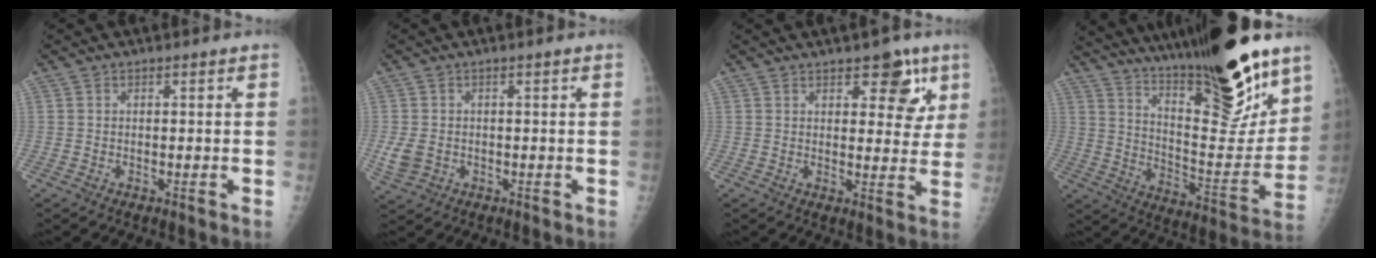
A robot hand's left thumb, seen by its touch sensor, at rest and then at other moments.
{"total": 4.0, "force": [-0.5, 3.0, 2.6], "torque": [-0.060, 0.001, -0.003]}
{"total": 8.2, "force": [4.3, 4.2, 5.6], "torque": [-0.030, -0.018, 0.052]}
{"total": 27.8, "force": [20.2, 6.0, 18.2], "torque": [-0.246, -0.100, 0.317]}